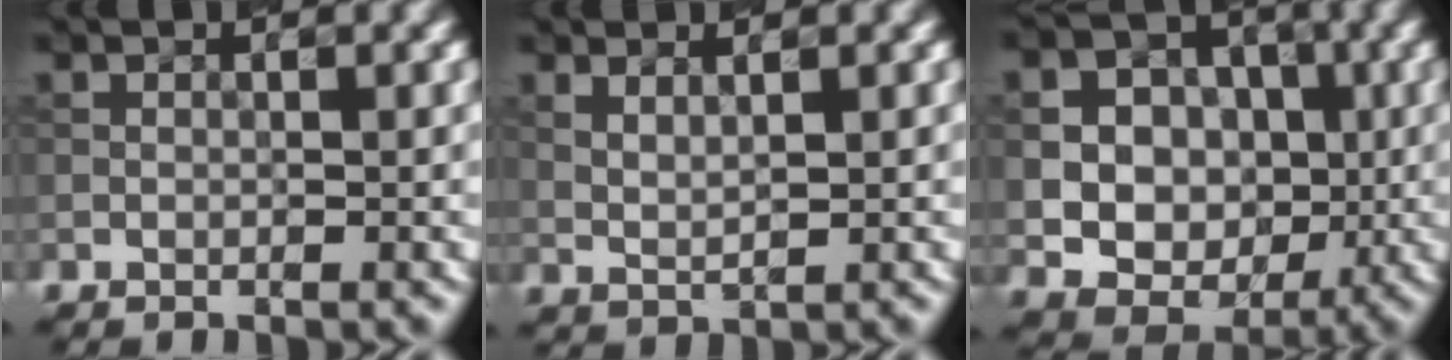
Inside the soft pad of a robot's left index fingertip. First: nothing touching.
{"total": 1.3, "force": [0.9, 0.3, 0.9], "torque": [-0.022, -0.003, 0.021]}
{"total": 12.0, "force": [1.3, 10.8, 5.0], "torque": [-0.110, 0.028, 0.020]}